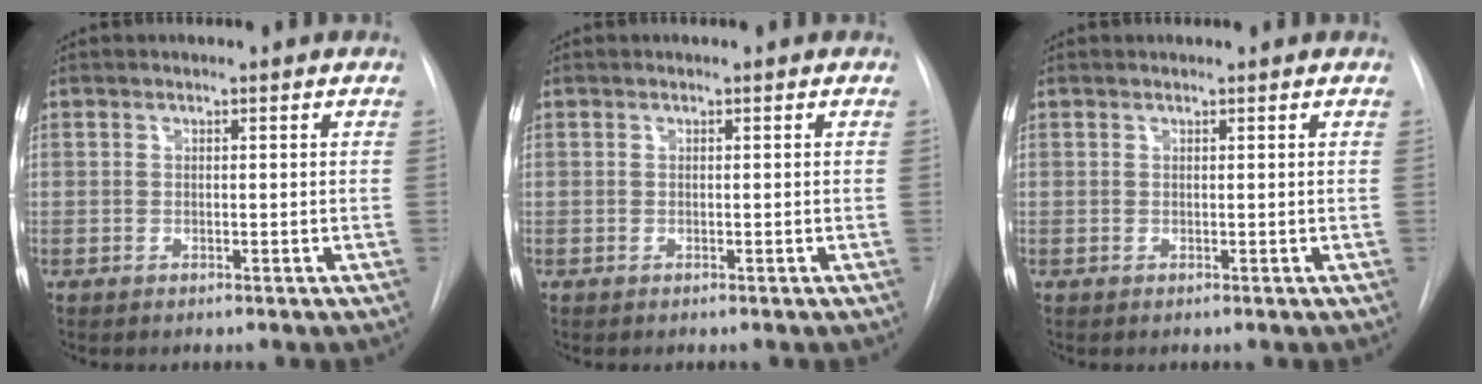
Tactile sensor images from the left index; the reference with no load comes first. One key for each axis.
{"total": 0.0}
{"total": 1.0, "fx": 1.0, "fy": 0.0, "fz": 0.1, "tx": -0.007, "ty": 0.014, "tz": 0.017}